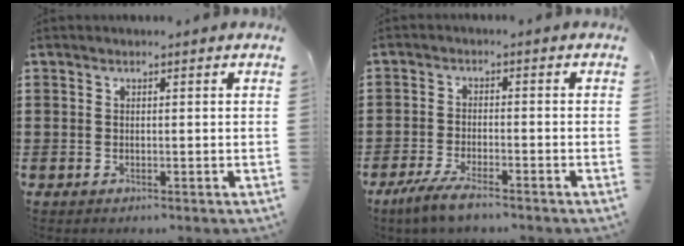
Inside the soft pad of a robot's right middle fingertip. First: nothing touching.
{"total": 4.4, "force": [-3.6, 0.7, 2.5], "torque": [-0.061, -0.007, -0.071]}